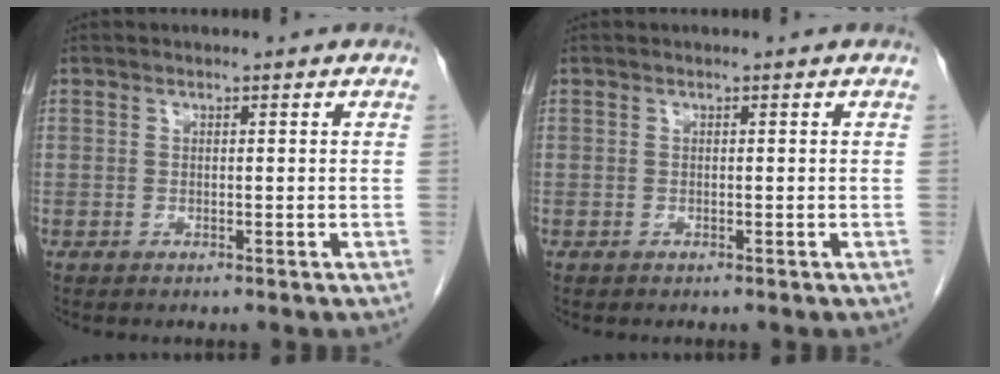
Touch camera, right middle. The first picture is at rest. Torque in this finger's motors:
{"motor_torque": [0.04, 0.01, -0.02, 0.00]}